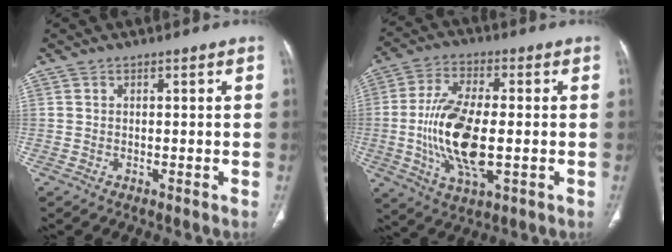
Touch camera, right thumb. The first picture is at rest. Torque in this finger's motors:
{"motor_torque": [2.27, 2.29, 1.65, -1.13, 0.27]}